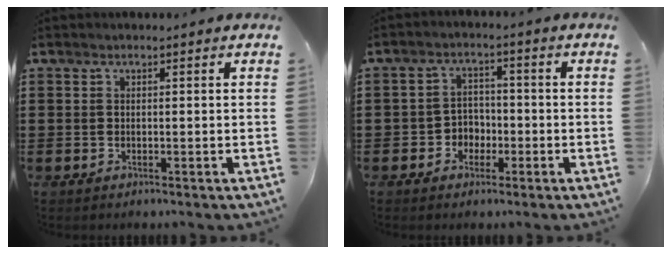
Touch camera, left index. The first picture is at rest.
{"total": 3.3, "force": [-1.8, 2.6, 1.0], "torque": [-0.029, 0.007, -0.040]}